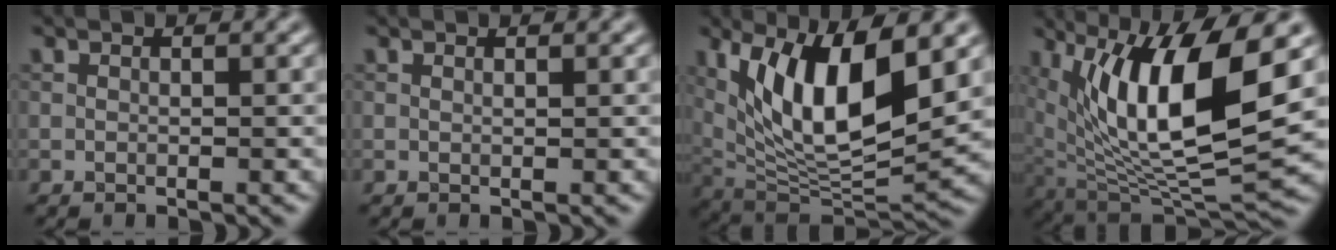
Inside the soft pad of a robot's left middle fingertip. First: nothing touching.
{"total": 0.0}
{"total": 11.5, "force": [3.4, 4.1, 10.3], "torque": [-0.174, -0.011, 0.064]}
{"total": 13.1, "force": [3.9, 4.0, 11.8], "torque": [-0.208, -0.009, 0.076]}